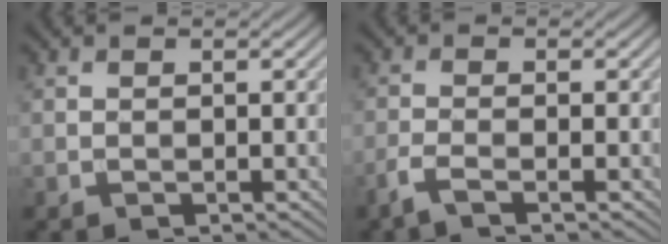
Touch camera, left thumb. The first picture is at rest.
{"total": 2.5, "force": [-1.7, 0.3, 1.8], "torque": [-0.039, -0.002, -0.046]}